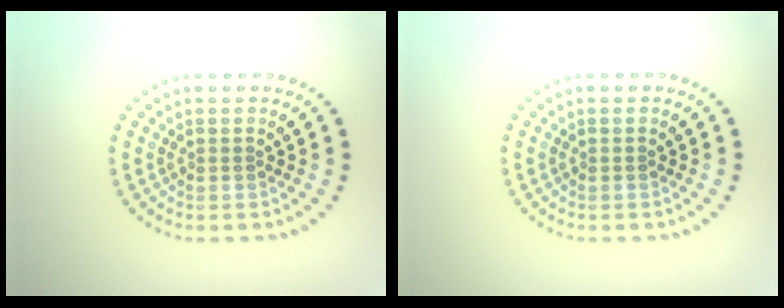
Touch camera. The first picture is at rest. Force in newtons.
{"total": 0.0}